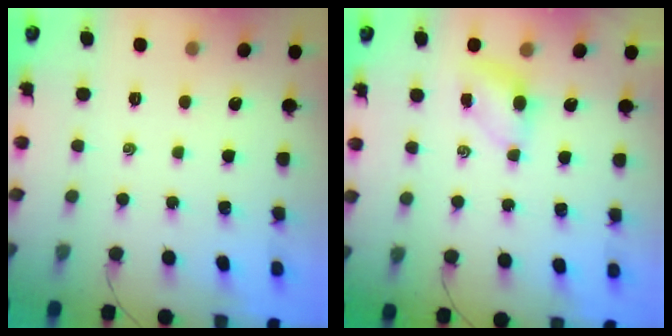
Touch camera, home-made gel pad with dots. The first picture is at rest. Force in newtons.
{"total": 5.0, "press": 4.9, "slide": 1.1}